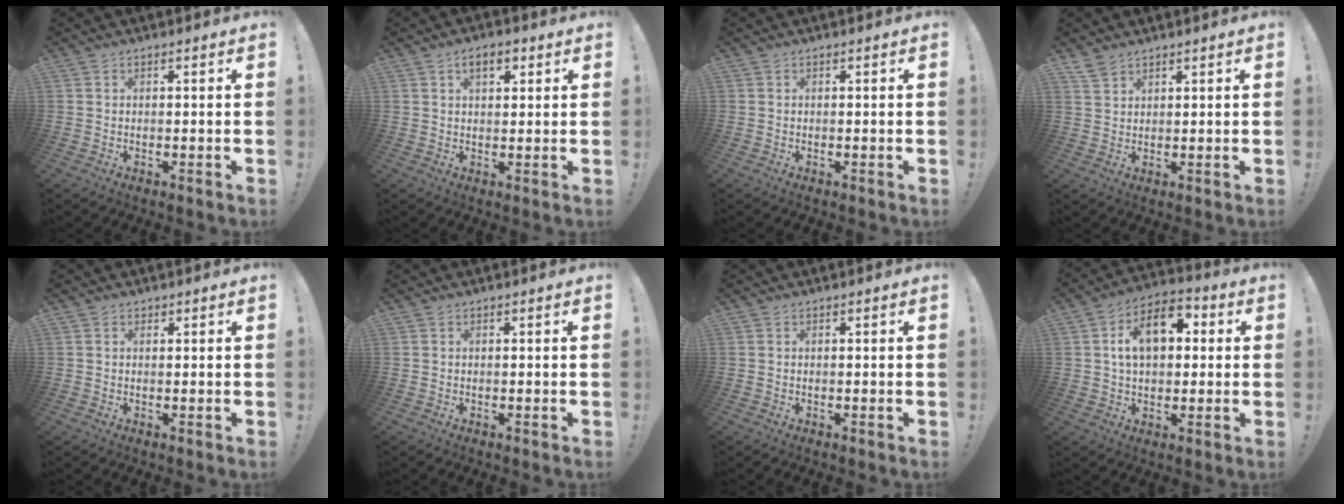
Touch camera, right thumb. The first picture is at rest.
{"total": 4.7, "force": [2.1, 2.6, 3.2], "torque": [-0.045, 0.000, 0.034]}
{"total": 0.0}
{"total": 3.2, "force": [2.6, 1.4, 1.2], "torque": [-0.019, -0.015, 0.051]}
{"total": 0.5, "force": [0.4, 0.4, -0.1], "torque": [0.006, -0.003, 0.006]}
{"total": 0.0}
{"total": 0.0}
{"total": 12.4, "force": [2.9, 8.0, 9.0], "torque": [-0.131, 0.006, 0.051]}